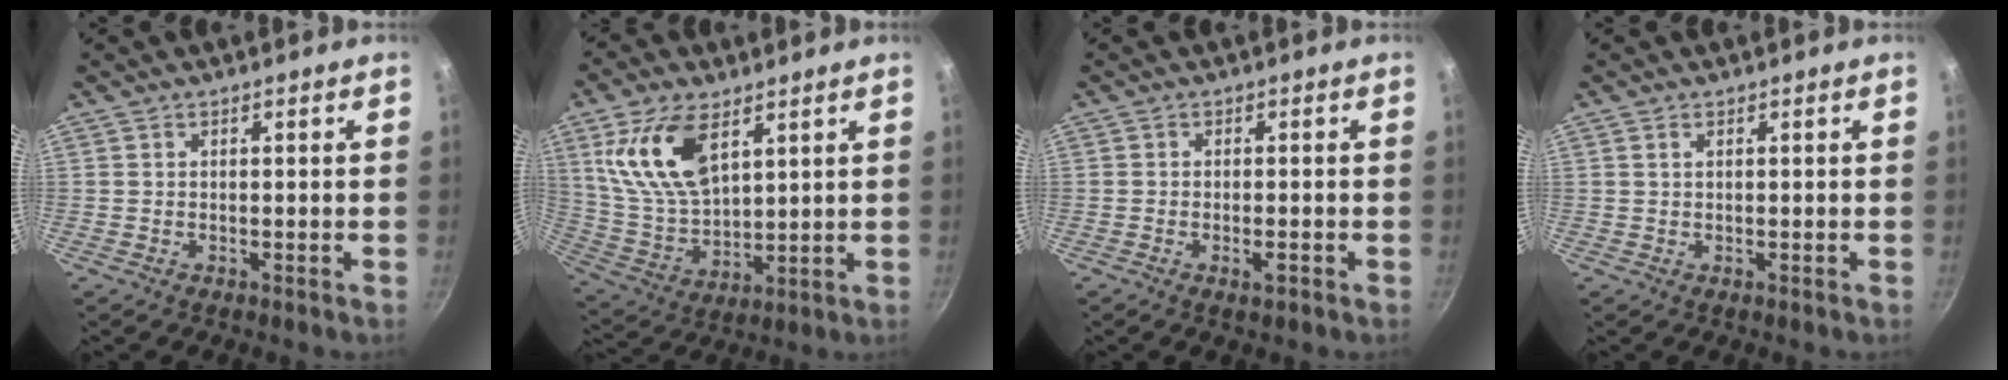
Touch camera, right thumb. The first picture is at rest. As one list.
[{"total": 15.3, "force": [6.7, 8.0, 11.2], "torque": [-0.201, -0.026, 0.143]}, {"total": 2.0, "force": [-0.9, 0.7, 1.6], "torque": [-0.029, 0.004, -0.017]}, {"total": 0.8, "force": [0.5, 0.3, 0.6], "torque": [-0.011, 0.002, 0.008]}]